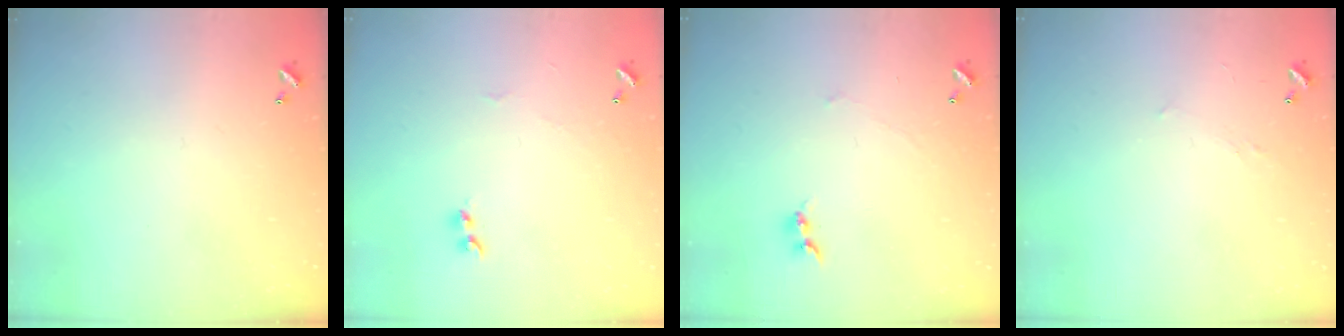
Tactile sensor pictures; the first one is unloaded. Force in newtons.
{"total": 2.1, "press": 2.1, "slide": 0.5}
{"total": 1.4, "press": 1.3, "slide": 0.4}
{"total": 2.9, "press": 2.8, "slide": 0.4}